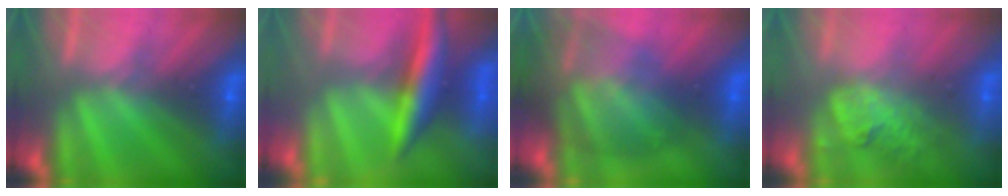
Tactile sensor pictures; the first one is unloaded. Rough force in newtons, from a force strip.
{"total": 6.7}
{"total": 7.6}
{"total": 2.0}